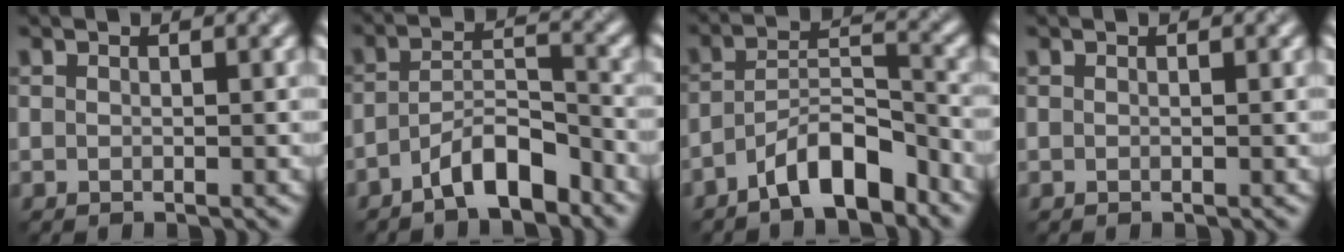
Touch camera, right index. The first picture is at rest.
{"total": 5.0, "force": [-3.4, 1.6, 3.4], "torque": [-0.057, 0.009, -0.064]}
{"total": 6.3, "force": [-4.2, 2.0, 4.2], "torque": [-0.067, 0.011, -0.076]}
{"total": 0.0}